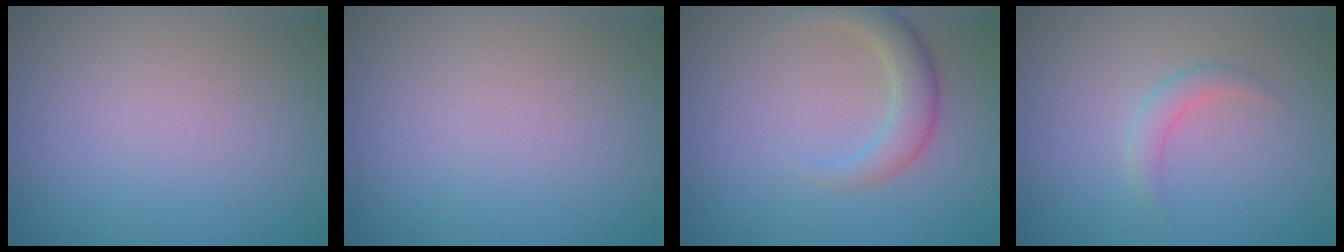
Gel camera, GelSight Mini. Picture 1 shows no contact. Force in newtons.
{"total": 0.0}
{"total": 3.2, "press": 3.1, "slide": 0.2}
{"total": 1.5, "press": 1.5, "slide": 0.0}